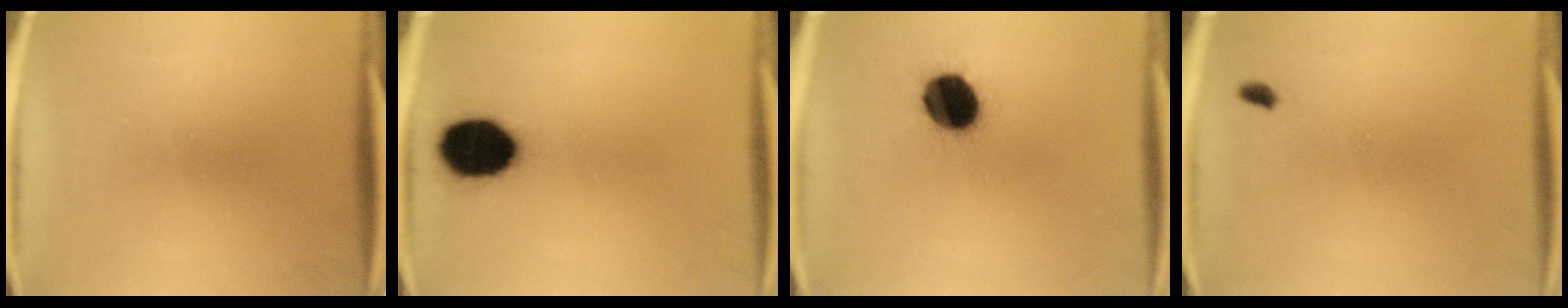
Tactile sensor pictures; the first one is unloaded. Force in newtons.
{"total": 13.9}
{"total": 12.2}
{"total": 1.1}